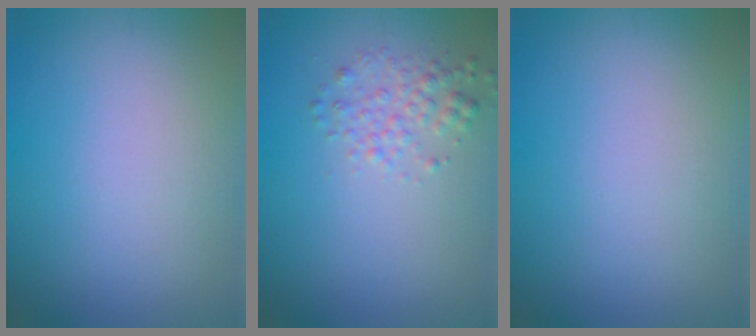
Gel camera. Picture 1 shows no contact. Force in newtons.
{"total": 2.0, "press": 2.0, "slide": 0.1}
{"total": 0.0}